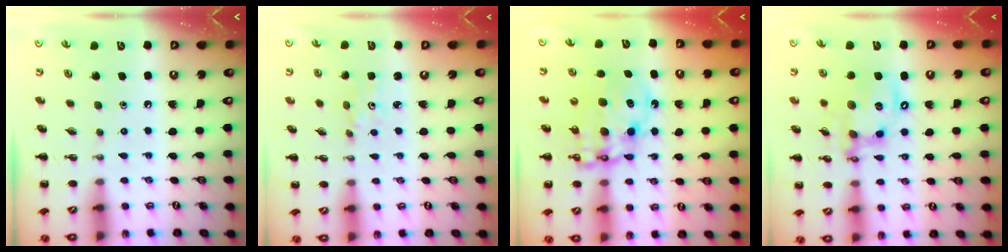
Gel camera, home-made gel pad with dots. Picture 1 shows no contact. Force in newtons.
{"total": 0.9, "press": 0.8, "slide": 0.4}
{"total": 13.1, "press": 12.8, "slide": 2.9}
{"total": 13.7, "press": 13.3, "slide": 3.4}